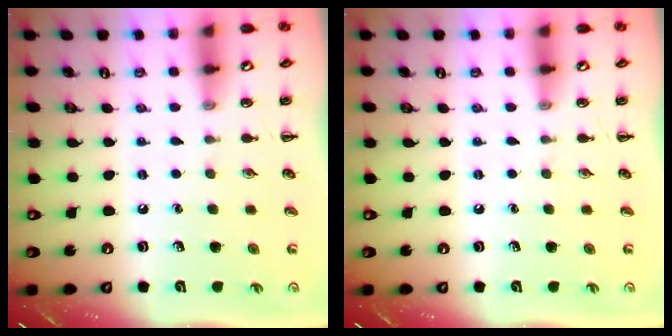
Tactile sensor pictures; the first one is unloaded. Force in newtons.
{"total": 0.0}